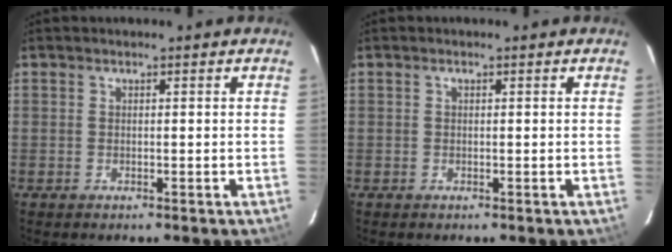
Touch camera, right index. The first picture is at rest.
{"total": 0.0}